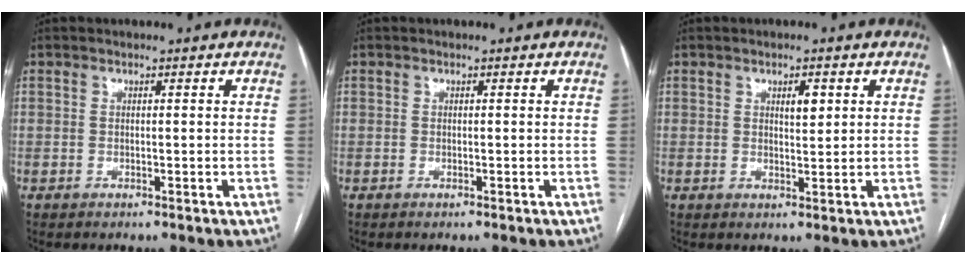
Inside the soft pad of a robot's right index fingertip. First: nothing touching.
{"total": 0.0}
{"total": 2.4, "force": [1.0, 0.8, 2.1], "torque": [-0.033, -0.001, 0.017]}